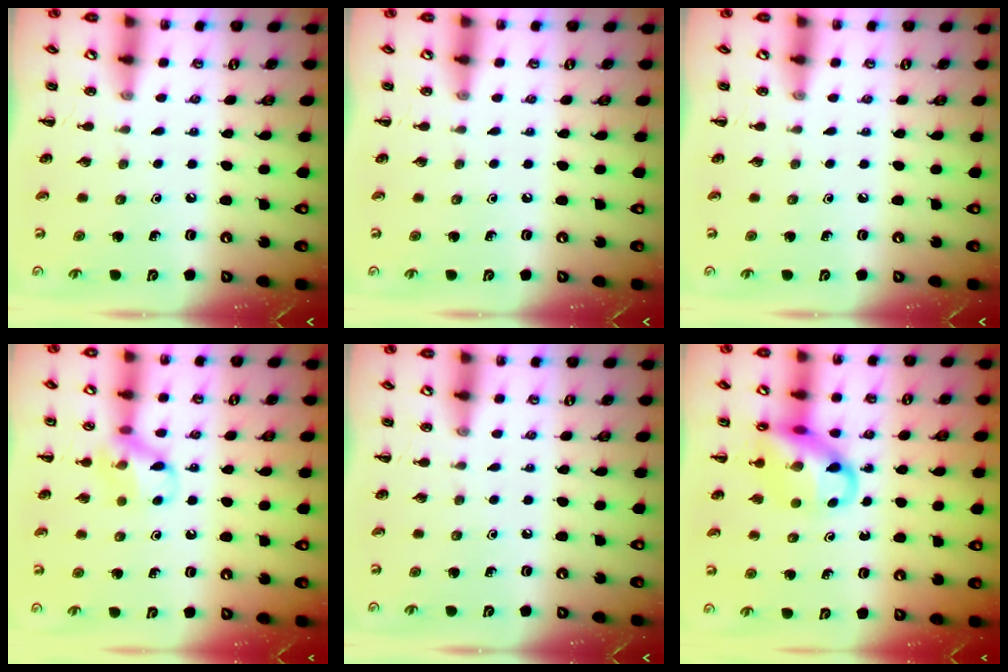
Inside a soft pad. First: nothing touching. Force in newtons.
{"total": 0.0}
{"total": 0.0}
{"total": 10.9, "press": 10.8, "slide": 1.3}
{"total": 0.0}
{"total": 13.6, "press": 13.3, "slide": 3.1}